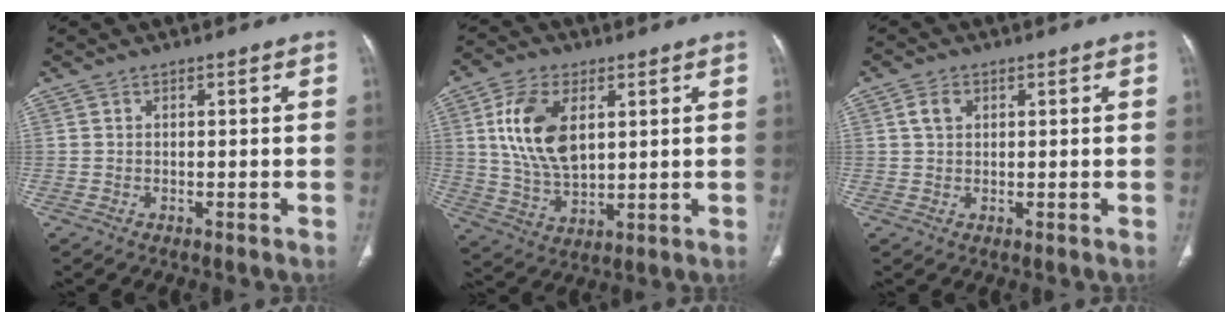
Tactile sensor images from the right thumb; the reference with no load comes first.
{"total": 13.3, "force": [3.6, 7.7, 10.2], "torque": [-0.185, -0.013, 0.074]}
{"total": 2.9, "force": [1.0, 2.1, 1.7], "torque": [-0.026, 0.003, 0.019]}